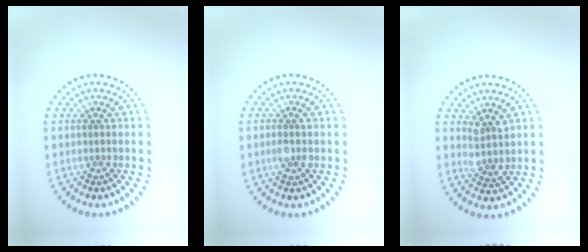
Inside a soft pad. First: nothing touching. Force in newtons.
{"total": 1.3, "press": 1.2, "slide": 0.5}
{"total": 2.0, "press": 1.6, "slide": 1.2}